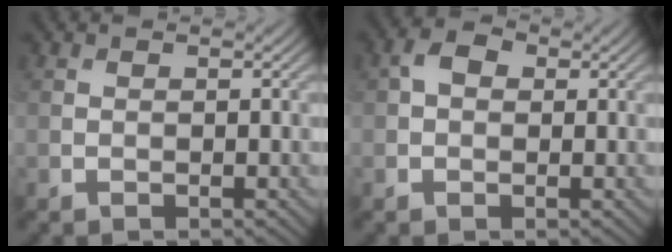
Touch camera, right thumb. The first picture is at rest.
{"total": 2.5, "force": [0.4, 1.9, 1.6], "torque": [-0.032, 0.004, -0.002]}